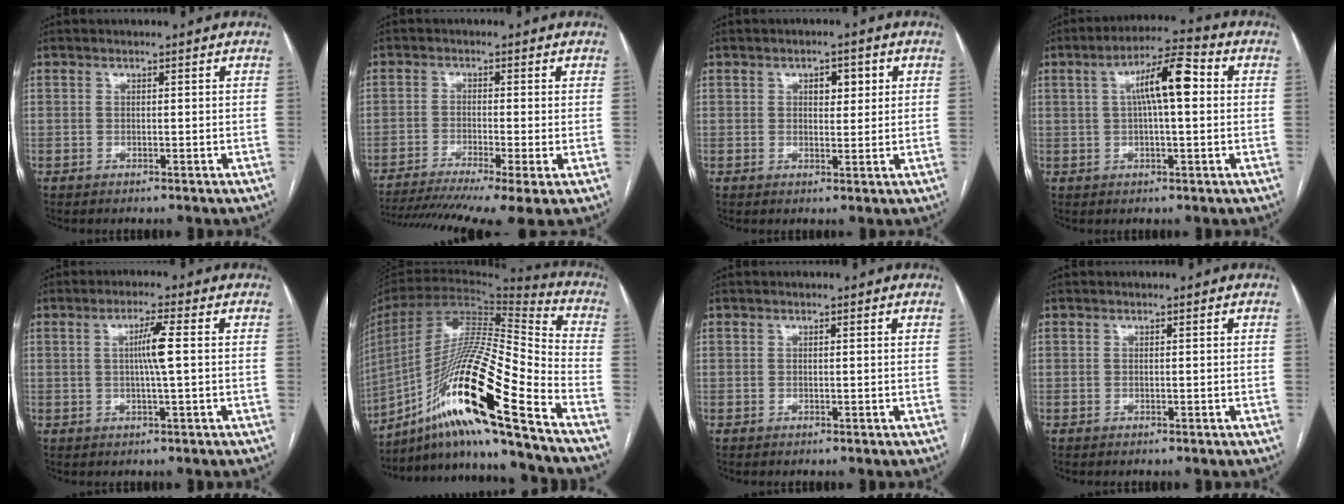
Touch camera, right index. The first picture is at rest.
{"total": 14.1, "force": [-10.0, 0.8, 9.9], "torque": [-0.161, -0.022, -0.159]}
{"total": 3.5, "force": [1.3, 1.8, 2.8], "torque": [-0.039, 0.008, 0.018]}
{"total": 9.2, "force": [1.7, 1.7, 8.9], "torque": [-0.155, 0.030, 0.023]}
{"total": 4.2, "force": [0.5, -0.5, 4.2], "torque": [-0.078, 0.001, 0.010]}
{"total": 24.6, "force": [-14.8, 0.5, 19.7], "torque": [-0.379, -0.017, -0.274]}
{"total": 0.0}
{"total": 0.0}